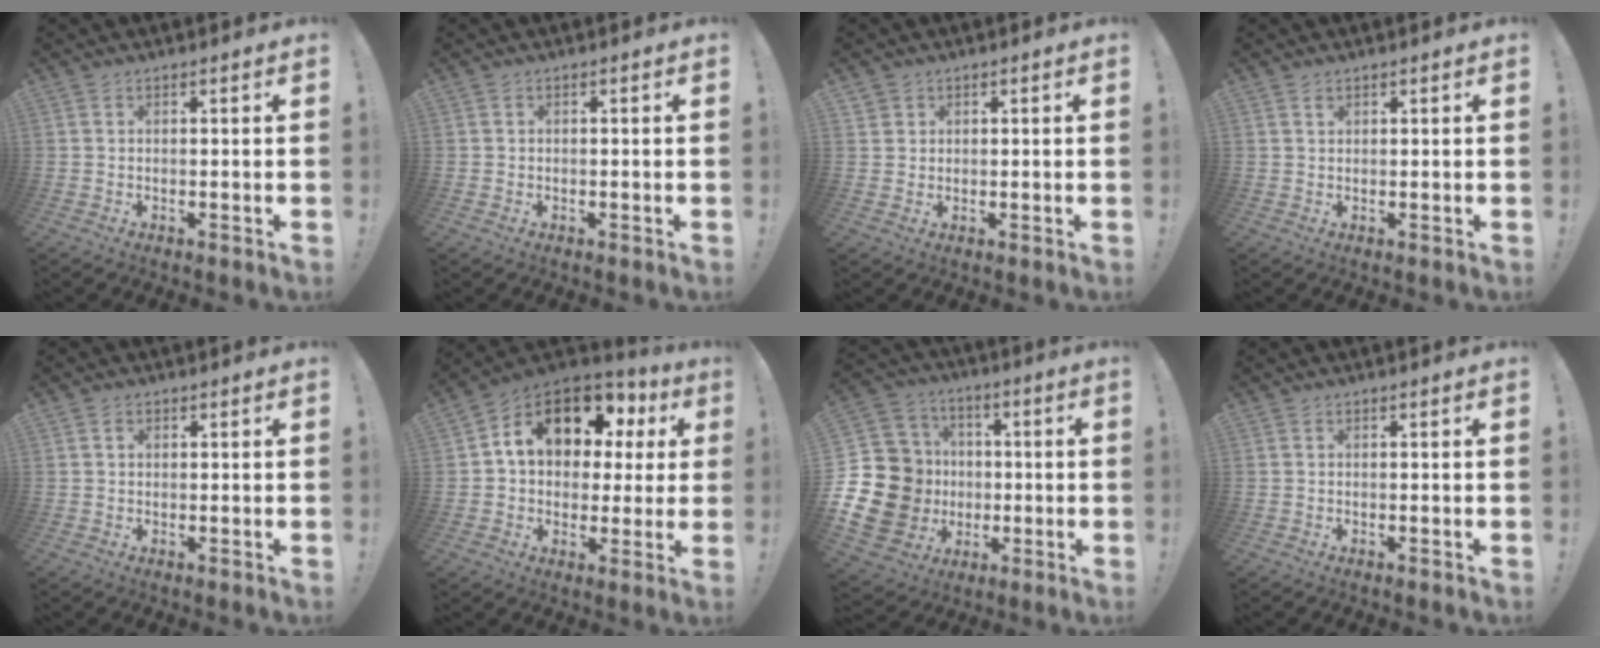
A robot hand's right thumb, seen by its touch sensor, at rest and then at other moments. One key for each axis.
{"total": 0.7, "fx": -0.3, "fy": 0.6, "fz": -0.1, "tx": 0.003, "ty": 0.001, "tz": -0.005}
{"total": 2.3, "fx": 1.3, "fy": 1.9, "fz": 0.1, "tx": 0.002, "ty": -0.007, "tz": 0.024}
{"total": 0.9, "fx": 0.7, "fy": 0.4, "fz": 0.2, "tx": 0.005, "ty": -0.005, "tz": 0.013}
{"total": 1.0, "fx": 0.5, "fy": 0.8, "fz": 0.2, "tx": 0.005, "ty": -0.002, "tz": 0.008}
{"total": 14.8, "fx": 6.3, "fy": 9.7, "fz": 9.3, "tx": -0.152, "ty": -0.025, "tz": 0.110}
{"total": 20.9, "fx": -2.5, "fy": 18.2, "fz": 9.8, "tx": -0.204, "ty": 0.024, "tz": -0.002}
{"total": 0.0}